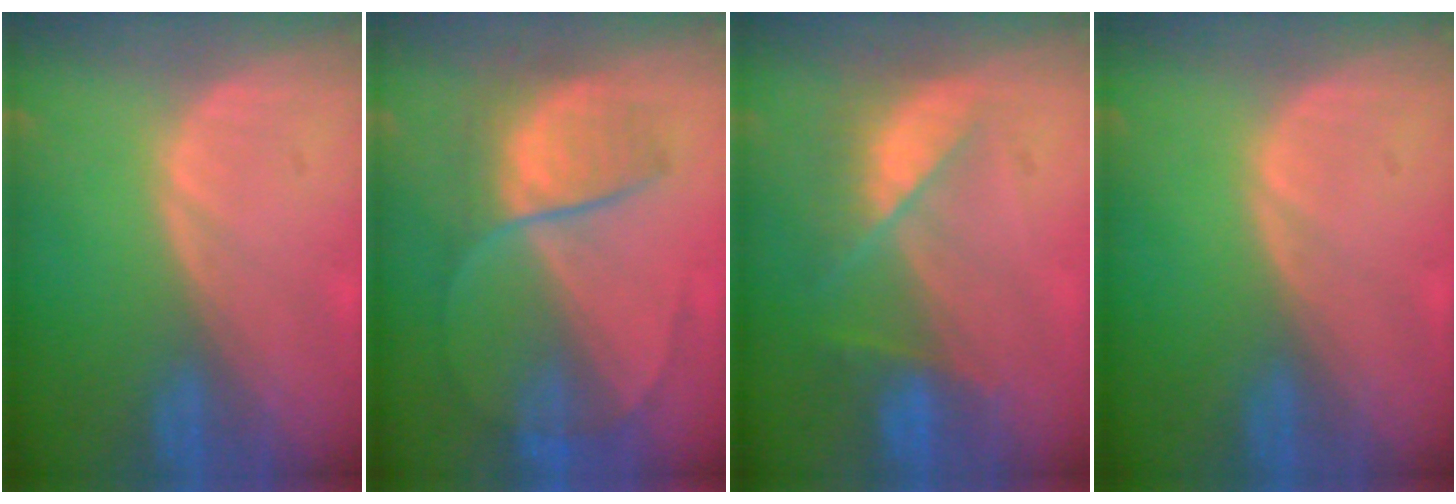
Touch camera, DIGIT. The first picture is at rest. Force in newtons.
{"total": 6.8, "press": 6.6, "slide": 1.6}
{"total": 7.3, "press": 6.5, "slide": 3.2}
{"total": 0.0}